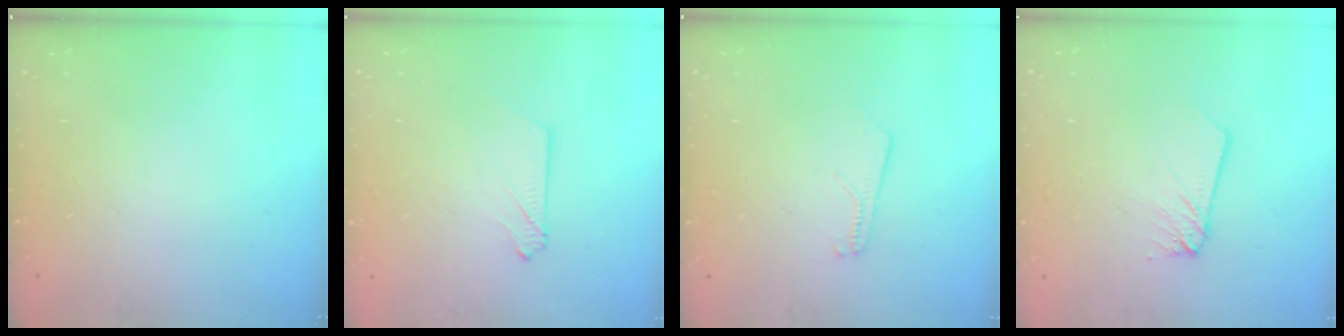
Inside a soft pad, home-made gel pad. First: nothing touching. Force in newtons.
{"total": 2.1, "press": 2.1, "slide": 0.3}
{"total": 2.6, "press": 2.6, "slide": 0.3}
{"total": 2.6, "press": 2.6, "slide": 0.2}